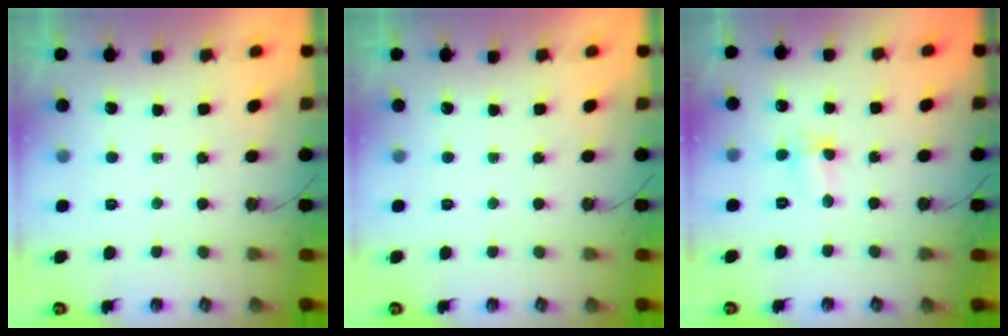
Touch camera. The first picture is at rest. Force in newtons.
{"total": 0.0}
{"total": 2.6, "press": 2.6, "slide": 0.6}